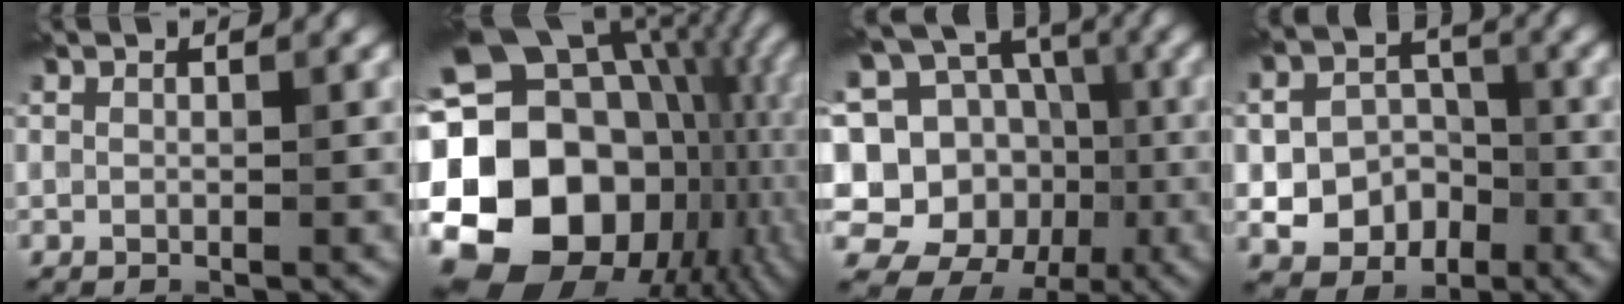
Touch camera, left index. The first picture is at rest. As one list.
[{"total": 22.0, "force": [-2.3, 17.8, 12.6], "torque": [-0.230, -0.010, -0.050]}, {"total": 15.6, "force": [-0.7, 13.6, 7.5], "torque": [-0.173, 0.028, 0.002]}, {"total": 7.3, "force": [-2.6, 6.1, 2.9], "torque": [-0.032, -0.004, -0.057]}]